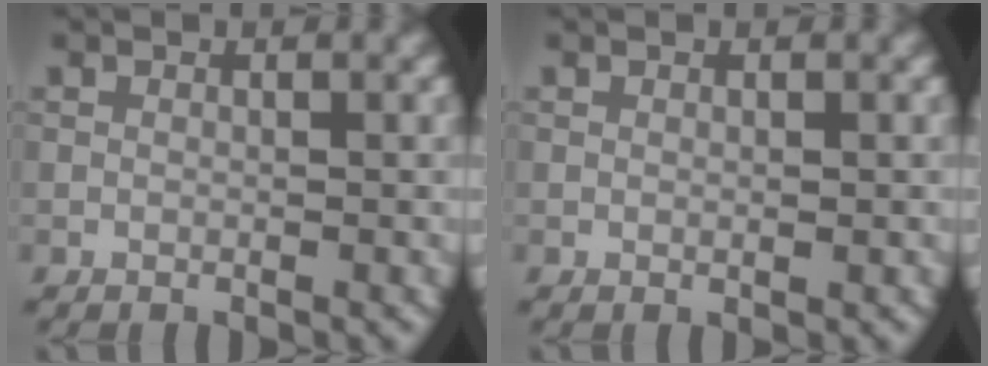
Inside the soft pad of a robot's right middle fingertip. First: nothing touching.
{"total": 0.0}